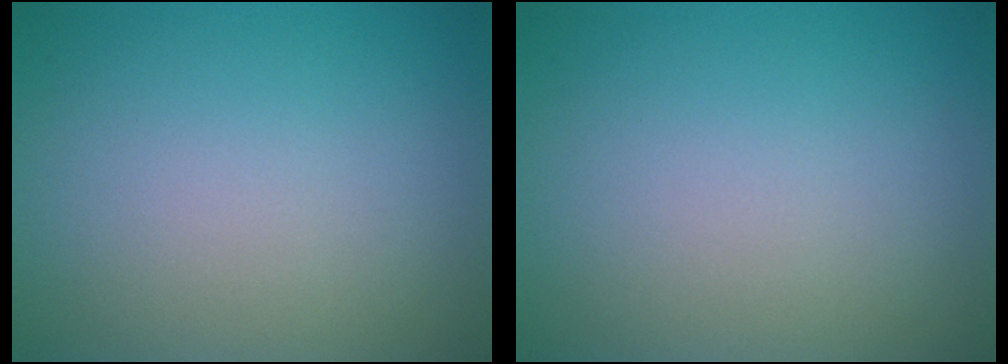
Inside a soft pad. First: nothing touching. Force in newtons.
{"total": 0.0}